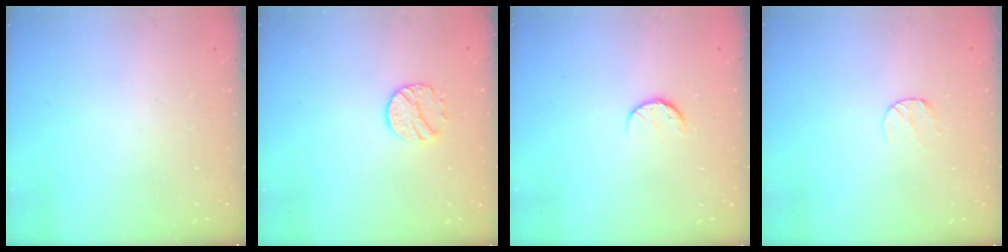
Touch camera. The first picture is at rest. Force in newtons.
{"total": 9.4, "press": 9.4, "slide": 0.7}
{"total": 7.2, "press": 7.1, "slide": 0.8}
{"total": 5.1, "press": 5.1, "slide": 0.5}